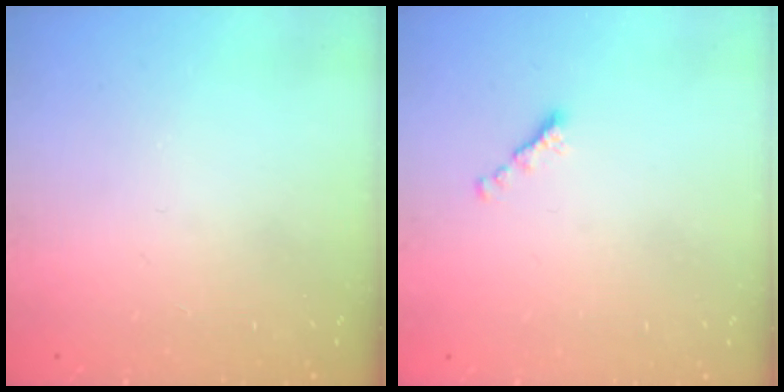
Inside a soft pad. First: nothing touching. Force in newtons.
{"total": 0.0}